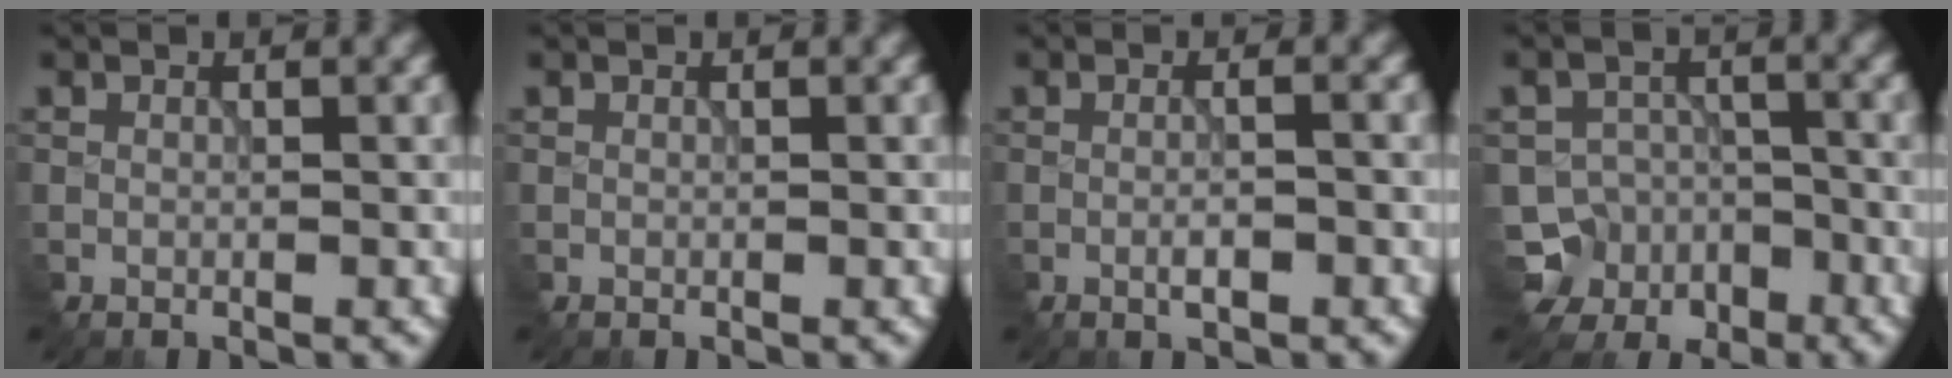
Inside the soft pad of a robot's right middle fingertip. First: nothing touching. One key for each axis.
{"total": 0.0}
{"total": 2.0, "fx": -0.6, "fy": 0.4, "fz": 1.9, "tx": -0.030, "ty": 0.000, "tz": -0.010}
{"total": 6.2, "fx": -3.9, "fy": 4.8, "fz": 0.2, "tx": 0.019, "ty": -0.004, "tz": -0.064}